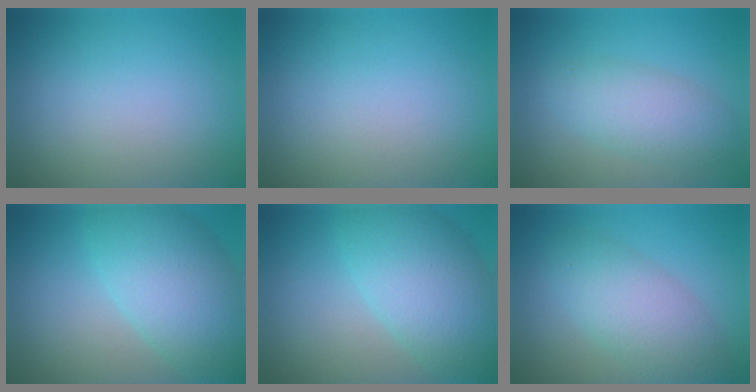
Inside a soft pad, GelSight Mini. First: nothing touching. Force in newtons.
{"total": 0.0}
{"total": 3.7, "press": 3.7, "slide": 0.1}
{"total": 8.1, "press": 8.1, "slide": 0.3}
{"total": 8.1, "press": 8.1, "slide": 0.3}
{"total": 6.1, "press": 6.1, "slide": 0.1}